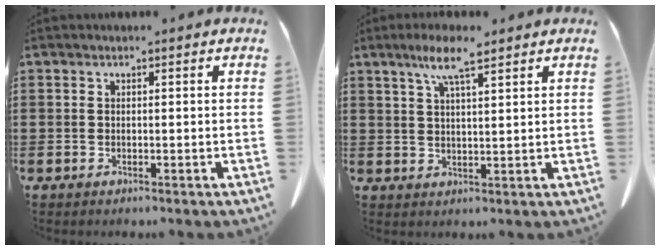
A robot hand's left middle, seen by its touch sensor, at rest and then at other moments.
{"total": 5.8, "force": [3.9, 0.7, 4.3], "torque": [-0.093, 0.002, 0.066]}